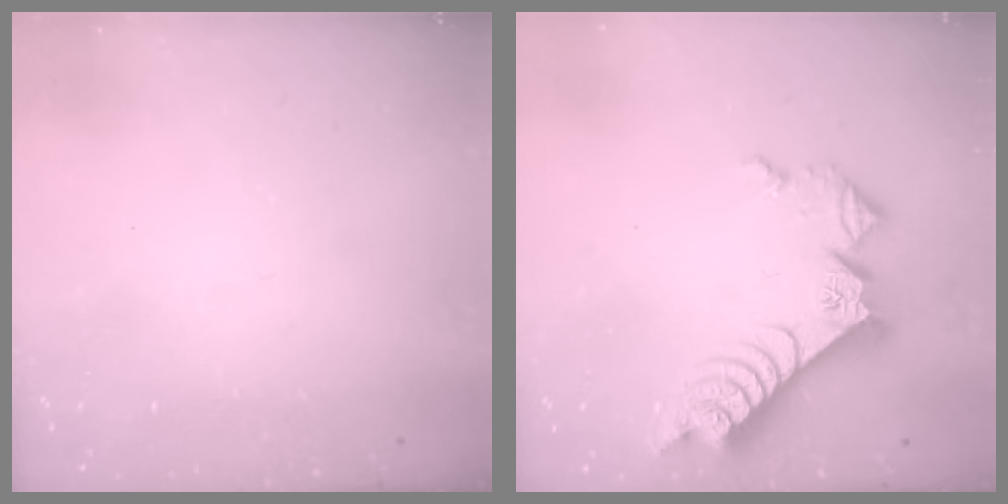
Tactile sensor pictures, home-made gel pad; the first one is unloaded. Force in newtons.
{"total": 11.2, "press": 11.1, "slide": 1.4}